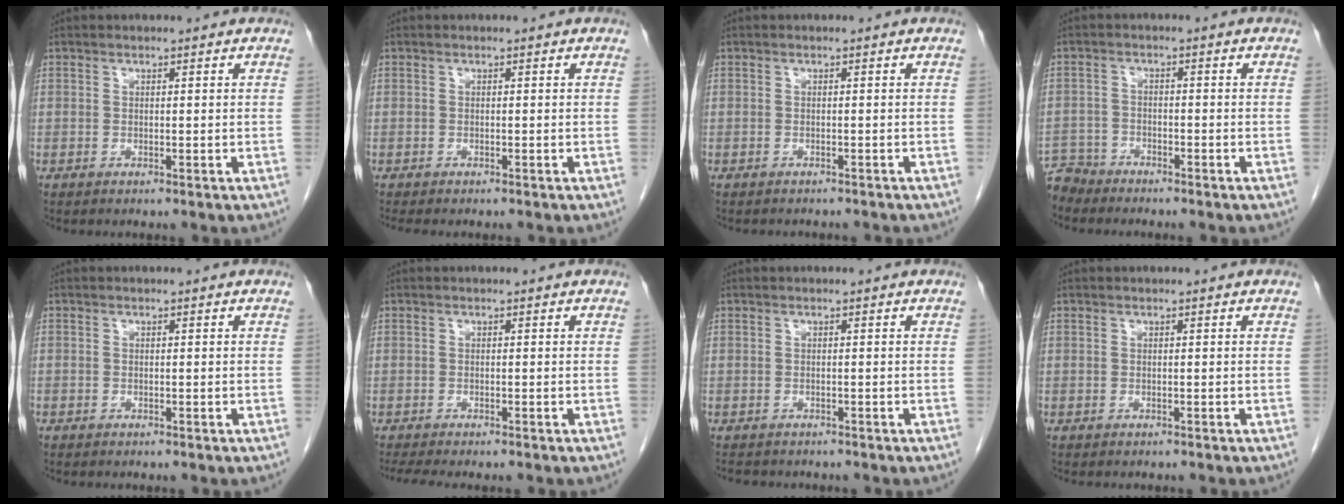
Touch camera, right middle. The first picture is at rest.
{"total": 3.4, "force": [-2.9, 0.8, 1.5], "torque": [-0.021, -0.009, -0.036]}
{"total": 3.9, "force": [-3.5, 1.3, 1.1], "torque": [-0.016, -0.001, -0.040]}
{"total": 4.5, "force": [-4.3, 1.2, -0.8], "torque": [0.015, -0.008, -0.084]}
{"total": 0.6, "force": [-0.5, 0.3, 0.1], "torque": [-0.008, 0.002, -0.010]}
{"total": 6.1, "force": [-5.3, 1.0, 3.0], "torque": [-0.042, -0.010, -0.078]}
{"total": 4.9, "force": [-4.2, 1.9, 1.5], "torque": [-0.023, -0.004, -0.054]}
{"total": 1.7, "force": [-1.6, 0.6, 0.6], "torque": [-0.015, -0.005, -0.017]}